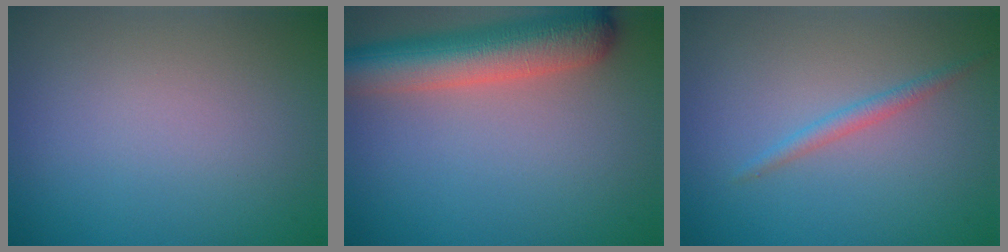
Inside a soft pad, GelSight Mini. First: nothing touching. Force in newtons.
{"total": 7.5, "press": 7.5, "slide": 0.5}
{"total": 1.3, "press": 1.3, "slide": 0.1}